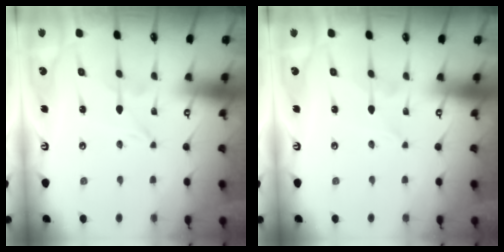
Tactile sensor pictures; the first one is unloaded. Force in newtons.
{"total": 0.6, "press": 0.6, "slide": 0.1}